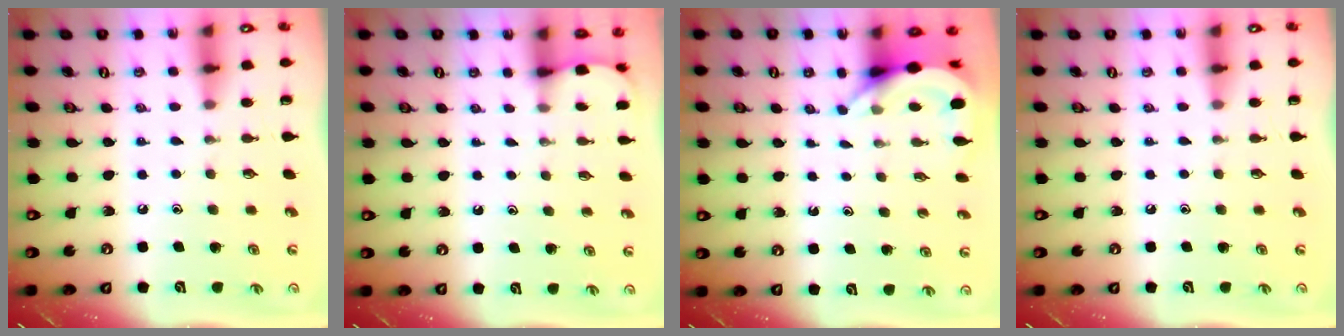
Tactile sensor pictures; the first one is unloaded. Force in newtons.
{"total": 1.3, "press": 1.3, "slide": 0.1}
{"total": 5.1, "press": 5.1, "slide": 0.3}
{"total": 0.0}